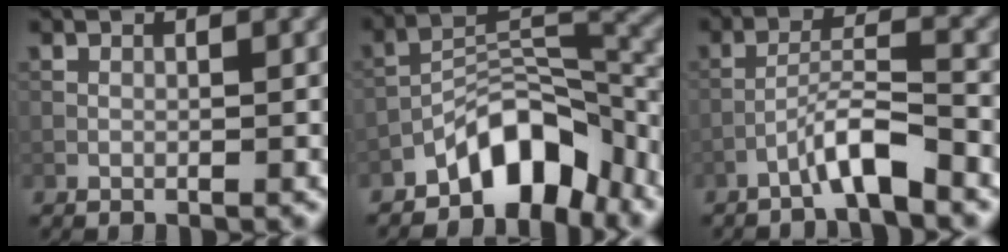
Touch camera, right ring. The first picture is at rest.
{"total": 7.0, "force": [-4.9, 3.1, 3.9], "torque": [-0.043, 0.009, -0.093]}
{"total": 3.8, "force": [-2.8, 0.2, 2.6], "torque": [-0.047, 0.017, -0.057]}